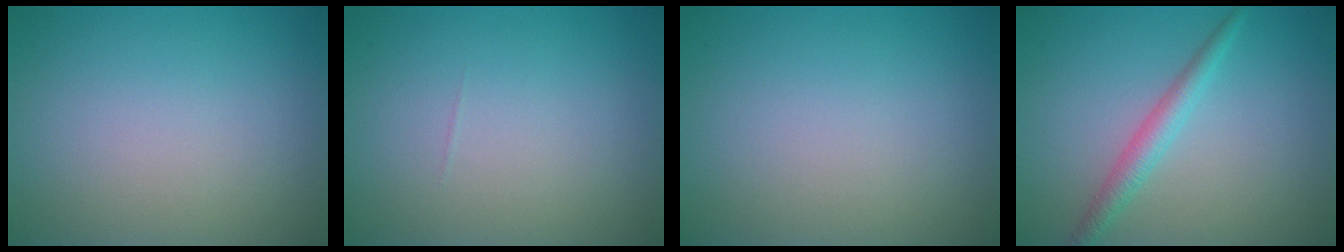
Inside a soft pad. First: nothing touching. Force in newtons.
{"total": 0.0}
{"total": 0.0}
{"total": 2.3, "press": 2.2, "slide": 0.1}